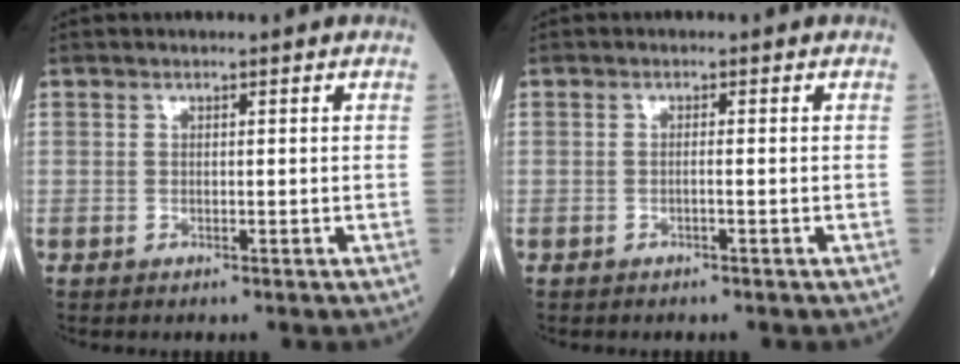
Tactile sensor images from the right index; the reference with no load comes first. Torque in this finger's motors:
{"motor_torque": [-0.22, -0.01, -0.06, -0.01]}